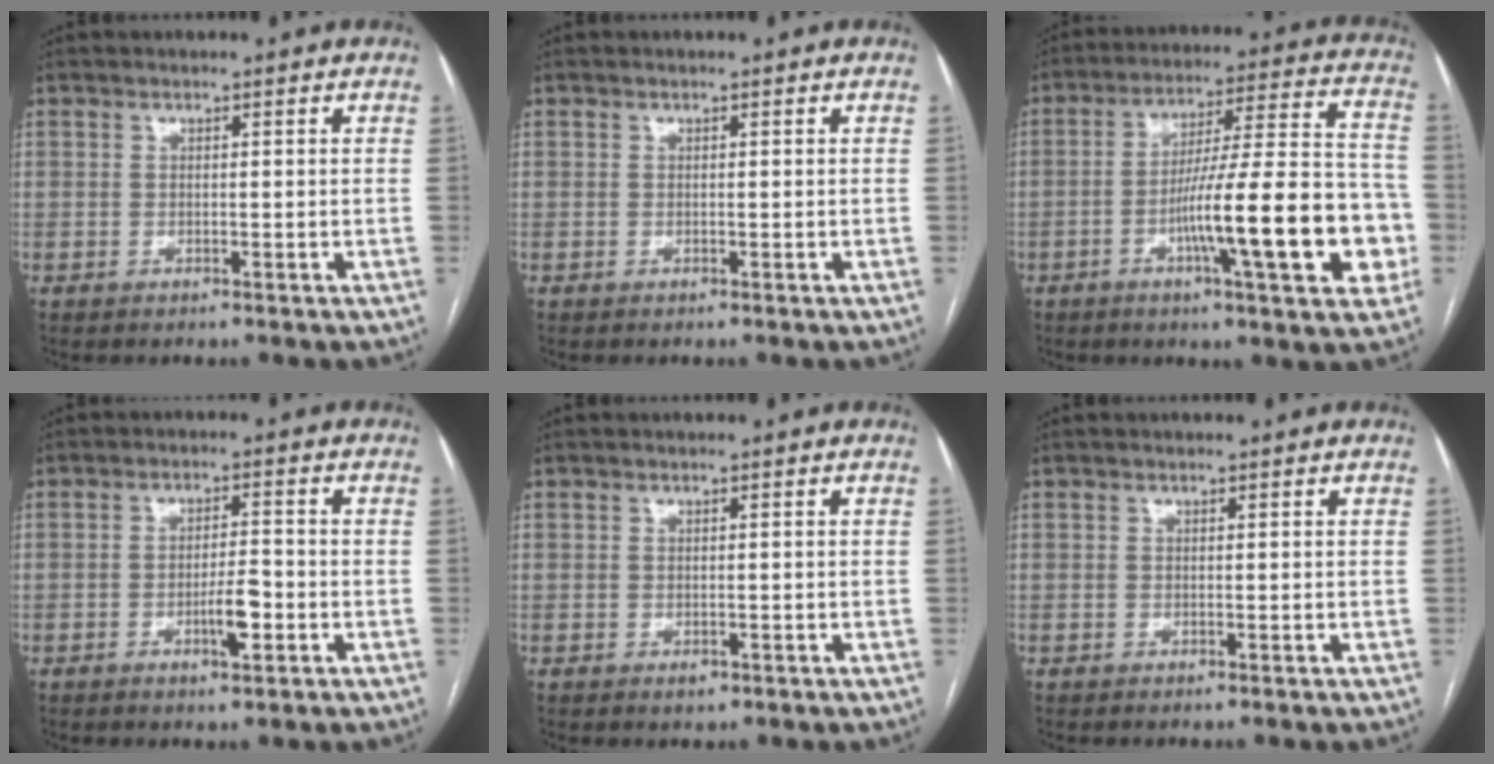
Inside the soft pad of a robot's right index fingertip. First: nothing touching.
{"total": 0.0}
{"total": 19.7, "force": [-5.7, 2.1, 18.8], "torque": [-0.250, 0.020, -0.078]}
{"total": 4.6, "force": [-1.7, 0.9, 4.1], "torque": [-0.070, 0.000, -0.027]}
{"total": 1.1, "force": [-0.5, 0.7, 0.6], "torque": [-0.006, 0.001, -0.004]}
{"total": 0.0}